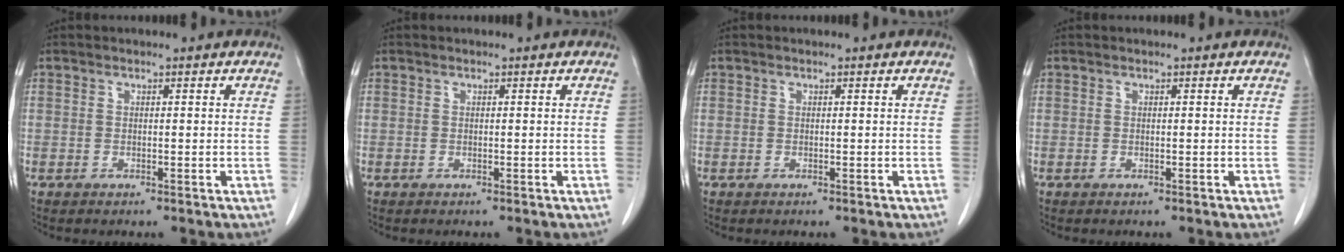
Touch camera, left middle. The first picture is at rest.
{"total": 0.0}
{"total": 0.0}
{"total": 0.0}